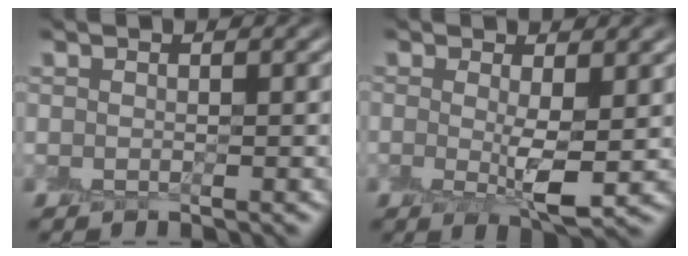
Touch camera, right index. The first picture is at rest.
{"total": 3.0, "force": [0.2, 0.7, 3.0], "torque": [-0.050, -0.010, 0.009]}